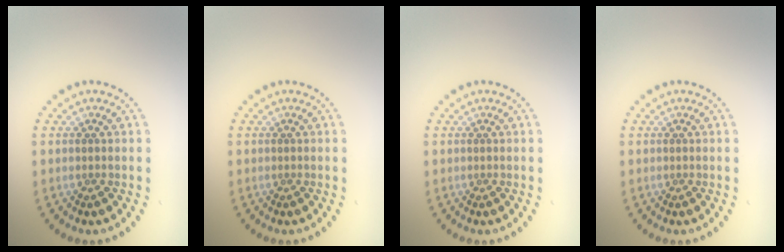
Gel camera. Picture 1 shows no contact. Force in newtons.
{"total": 0.0}
{"total": 0.0}
{"total": 0.0}